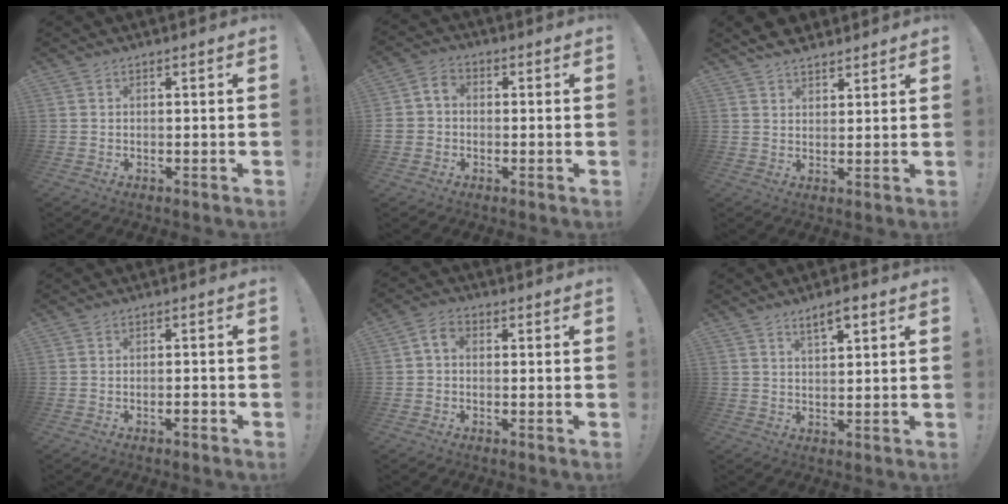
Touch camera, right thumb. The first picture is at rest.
{"total": 5.3, "force": [-2.0, 4.4, 2.2], "torque": [-0.050, 0.020, -0.035]}
{"total": 5.6, "force": [4.8, 2.3, 1.6], "torque": [-0.018, -0.026, 0.089]}
{"total": 2.0, "force": [-1.3, 0.2, 1.6], "torque": [-0.023, 0.002, -0.021]}
{"total": 3.6, "force": [0.0, 2.5, 2.6], "torque": [-0.055, 0.012, 0.004]}
{"total": 4.4, "force": [2.9, 1.4, 3.0], "torque": [-0.047, -0.011, 0.048]}